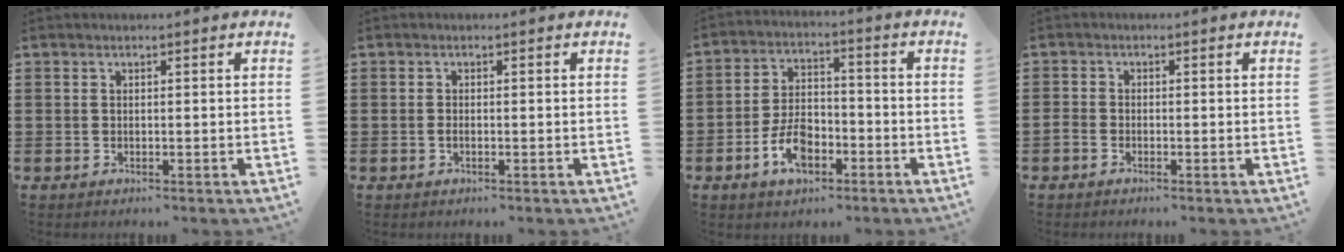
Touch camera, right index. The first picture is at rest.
{"total": 0.6, "force": [-0.3, 0.1, 0.5], "torque": [-0.009, -0.004, -0.005]}
{"total": 7.1, "force": [-3.3, 3.9, 4.9], "torque": [-0.109, 0.007, -0.065]}
{"total": 1.1, "force": [-1.1, 0.2, 0.2], "torque": [-0.005, 0.000, -0.022]}